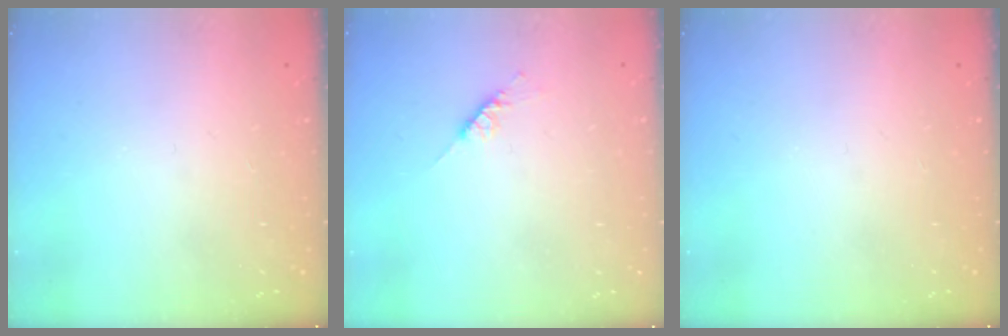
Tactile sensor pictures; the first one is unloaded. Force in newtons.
{"total": 4.7, "press": 4.6, "slide": 0.5}
{"total": 0.0}